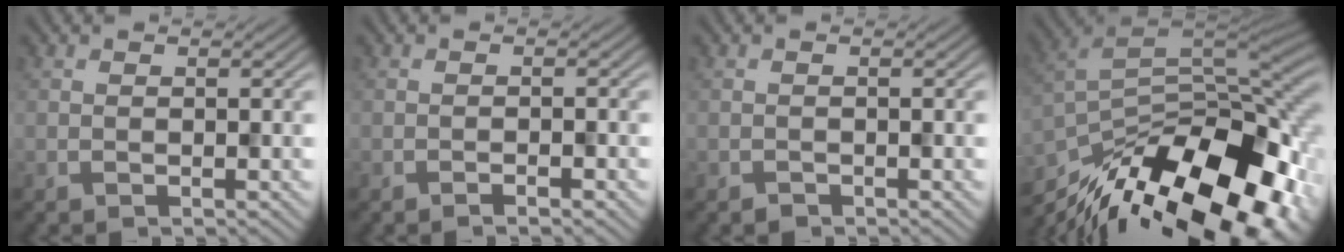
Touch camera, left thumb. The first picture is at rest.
{"total": 1.2, "force": [-0.8, 0.1, 0.8], "torque": [-0.012, 0.004, -0.014]}
{"total": 0.6, "force": [-0.5, 0.3, 0.1], "torque": [0.000, 0.000, -0.010]}
{"total": 18.5, "force": [-10.8, 7.7, 12.8], "torque": [-0.245, -0.019, -0.173]}